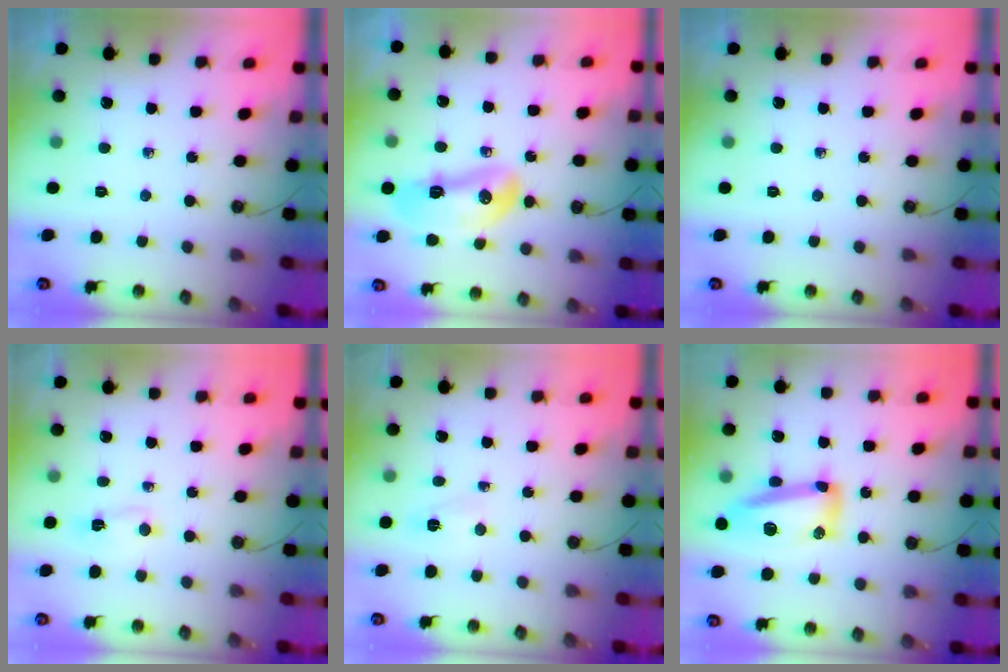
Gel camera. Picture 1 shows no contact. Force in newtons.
{"total": 12.2, "press": 12.1, "slide": 1.3}
{"total": 0.0}
{"total": 4.4, "press": 4.1, "slide": 1.5}
{"total": 2.7, "press": 2.4, "slide": 1.1}
{"total": 13.3, "press": 13.3, "slide": 1.0}